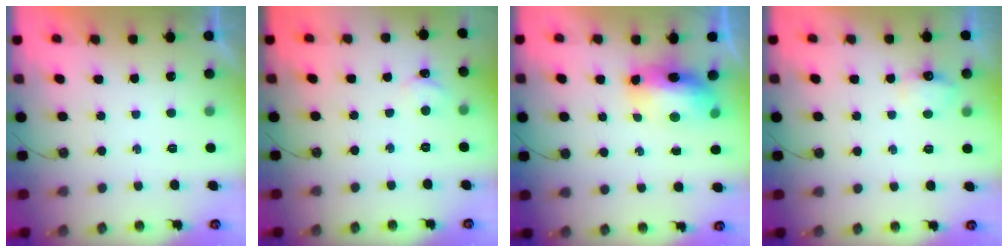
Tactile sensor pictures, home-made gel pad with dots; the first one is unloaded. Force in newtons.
{"total": 2.3, "press": 2.3, "slide": 0.4}
{"total": 9.5, "press": 9.3, "slide": 2.0}
{"total": 7.2, "press": 7.2, "slide": 0.9}